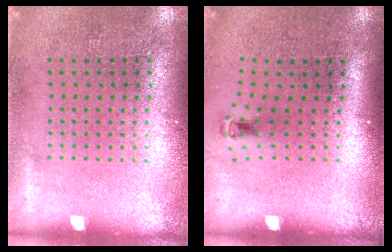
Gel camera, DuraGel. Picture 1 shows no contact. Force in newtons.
{"total": 0.6, "press": 0.3, "slide": 0.5}